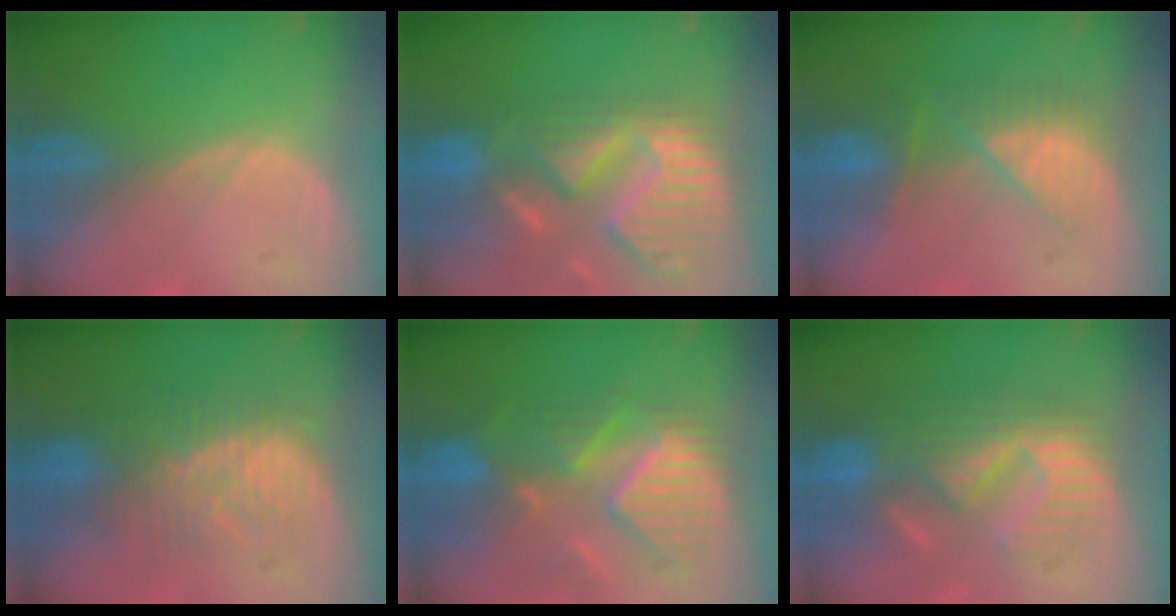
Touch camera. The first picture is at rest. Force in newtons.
{"total": 13.9, "press": 11.5, "slide": 7.7}
{"total": 7.5, "press": 6.7, "slide": 3.3}
{"total": 8.4, "press": 8.2, "slide": 1.9}
{"total": 10.2, "press": 9.5, "slide": 3.7}
{"total": 9.8, "press": 9.5, "slide": 2.5}